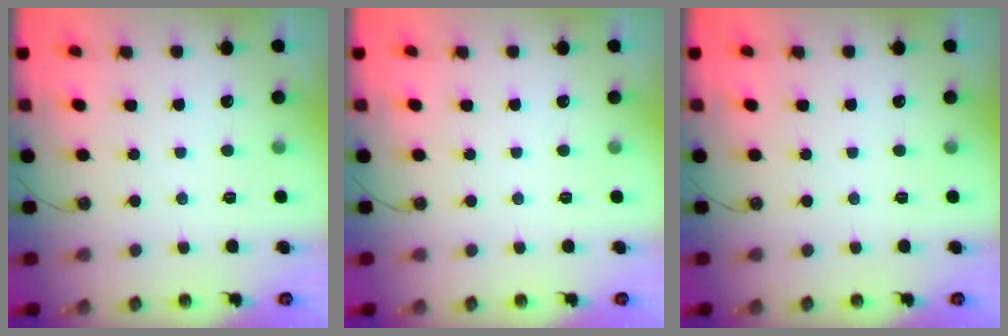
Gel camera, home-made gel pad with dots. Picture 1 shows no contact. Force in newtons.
{"total": 0.0}
{"total": 0.0}